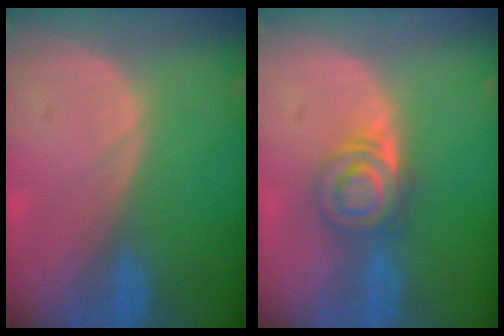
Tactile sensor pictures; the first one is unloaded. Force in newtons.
{"total": 6.2, "press": 5.5, "slide": 2.8}